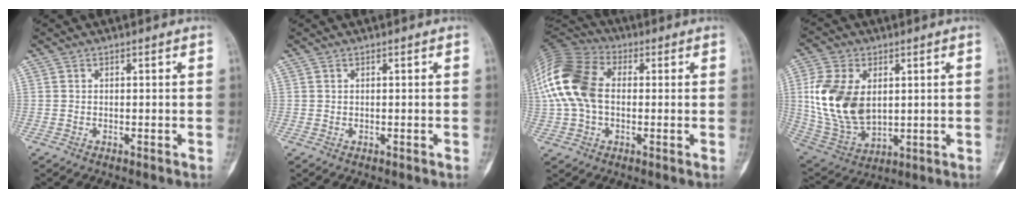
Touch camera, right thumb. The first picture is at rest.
{"total": 0.0}
{"total": 17.1, "force": [1.0, 11.4, 12.7], "torque": [-0.283, 0.030, 0.011]}
{"total": 16.4, "force": [2.3, 10.4, 12.4], "torque": [-0.237, -0.014, 0.058]}